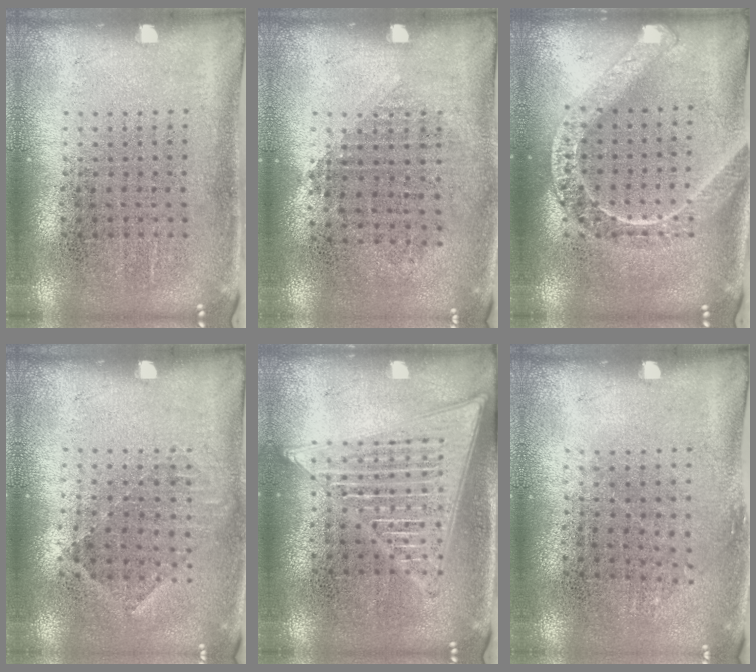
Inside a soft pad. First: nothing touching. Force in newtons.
{"total": 0.9, "press": 0.8, "slide": 0.4}
{"total": 1.6, "press": 1.6, "slide": 0.1}
{"total": 0.8, "press": 0.7, "slide": 0.4}
{"total": 2.7, "press": 2.7, "slide": 0.2}
{"total": 0.8, "press": 0.6, "slide": 0.5}